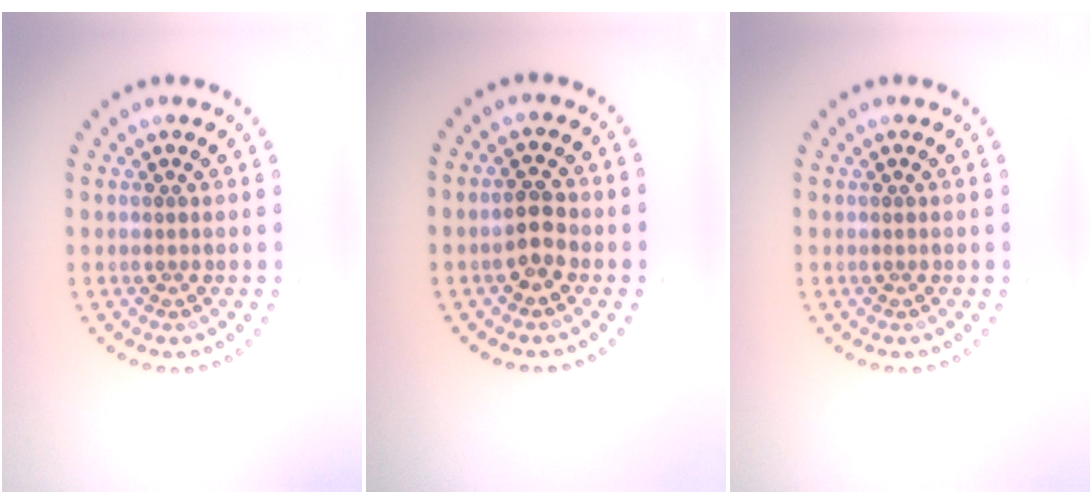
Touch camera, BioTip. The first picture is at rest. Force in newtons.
{"total": 2.4, "press": 2.4, "slide": 0.4}
{"total": 0.0}